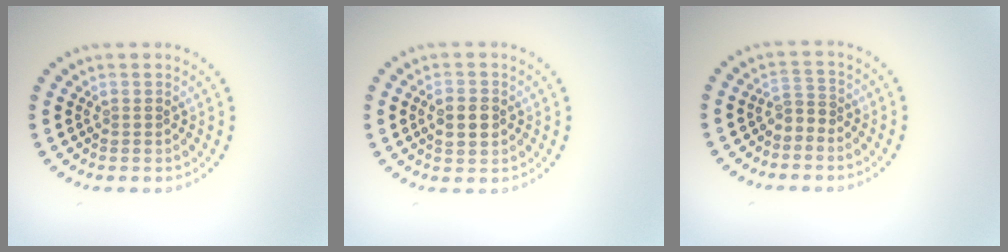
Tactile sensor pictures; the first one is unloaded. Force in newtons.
{"total": 2.6, "press": 2.6, "slide": 0.1}
{"total": 1.4, "press": 1.0, "slide": 1.0}